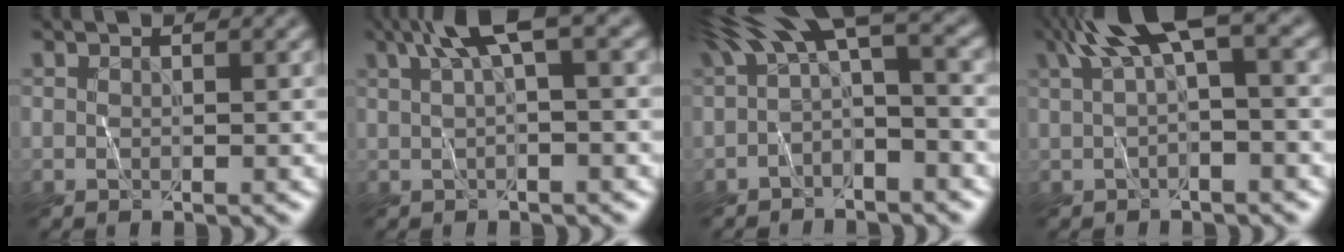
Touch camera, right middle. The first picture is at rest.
{"total": 4.9, "force": [2.1, 0.9, 4.4], "torque": [-0.074, 0.014, 0.035]}
{"total": 6.2, "force": [0.7, 2.0, 5.8], "torque": [-0.102, 0.027, 0.001]}
{"total": 6.8, "force": [2.5, 1.7, 6.1], "torque": [-0.107, 0.020, 0.042]}